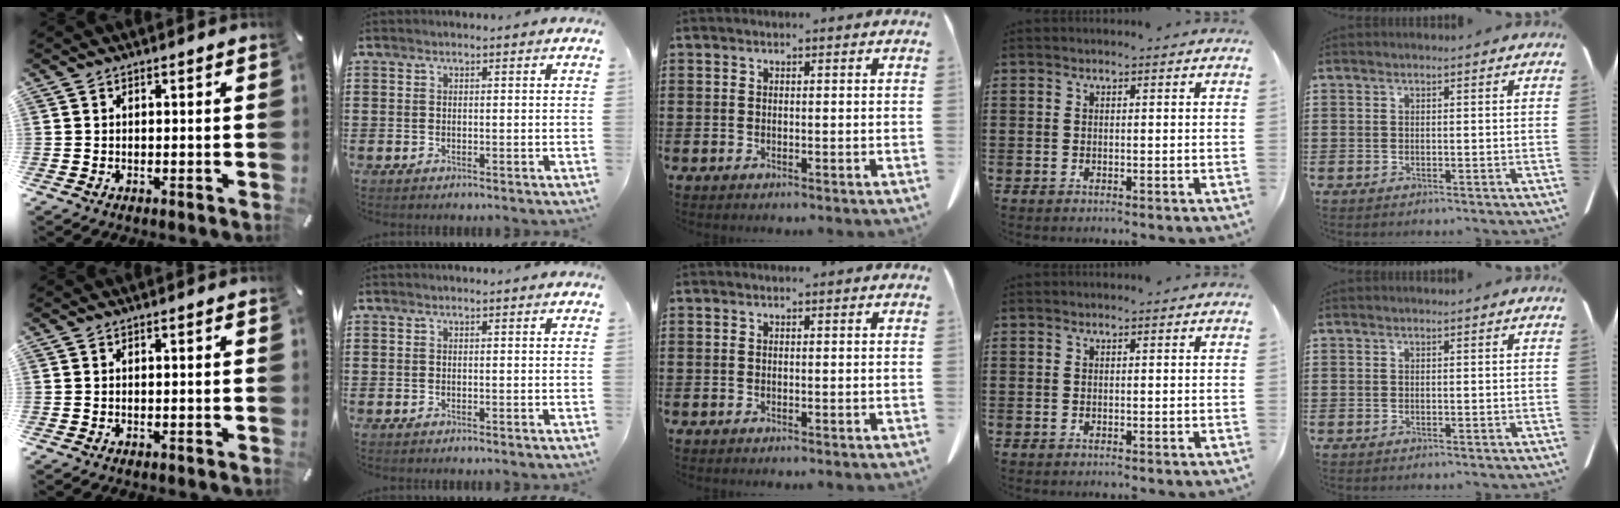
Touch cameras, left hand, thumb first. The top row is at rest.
{}